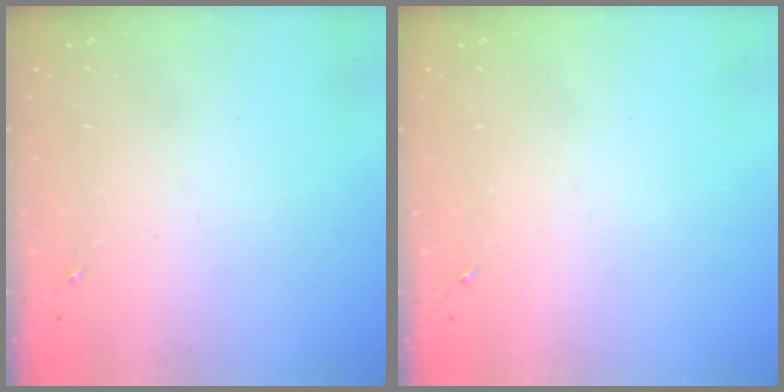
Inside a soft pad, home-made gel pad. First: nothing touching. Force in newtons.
{"total": 0.0}